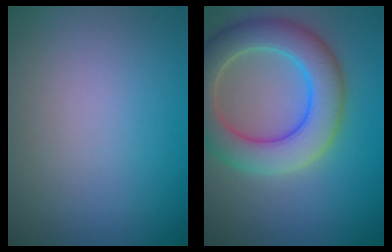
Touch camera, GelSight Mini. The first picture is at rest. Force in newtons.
{"total": 7.5, "press": 7.5, "slide": 0.4}